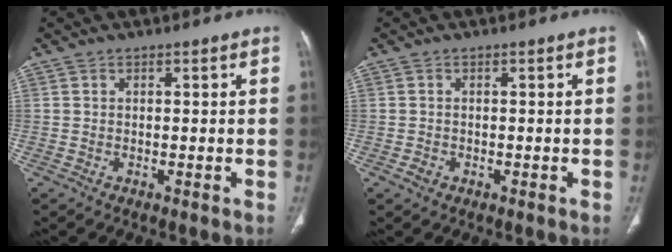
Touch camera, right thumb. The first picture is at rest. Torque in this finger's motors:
{"motor_torque": [0.41, -0.23, 0.09, -0.73, -0.03]}